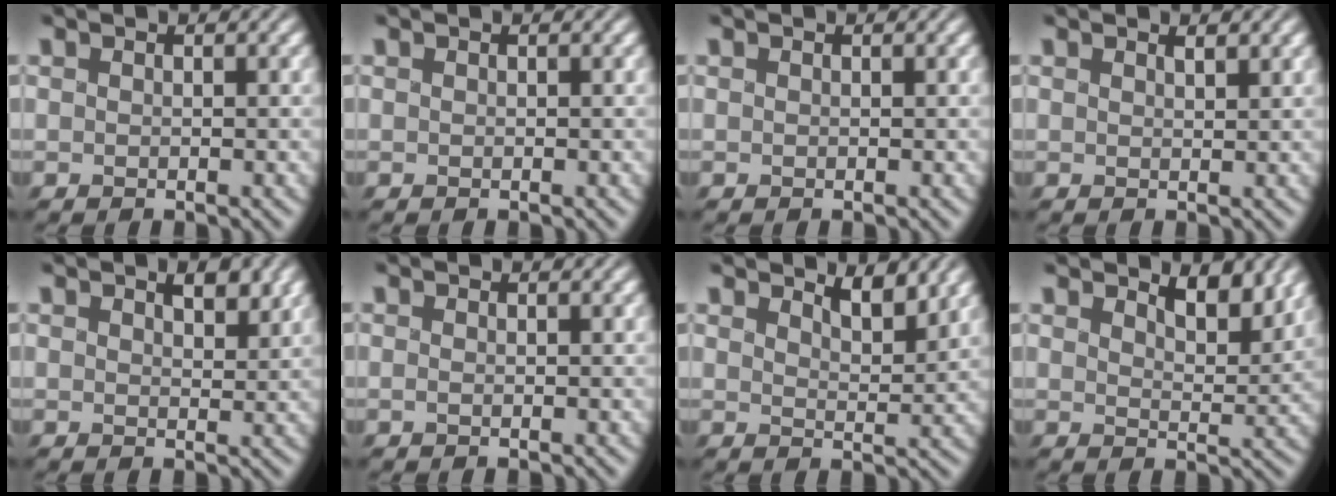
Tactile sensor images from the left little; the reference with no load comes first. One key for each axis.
{"total": 0.0}
{"total": 0.0}
{"total": 1.1, "fx": 0.8, "fy": 0.3, "fz": 0.7, "tx": -0.010, "ty": -0.002, "tz": 0.017}
{"total": 2.9, "fx": 1.6, "fy": 1.5, "fz": 1.9, "tx": -0.033, "ty": -0.003, "tz": 0.026}
{"total": 0.0}
{"total": 3.0, "fx": 2.4, "fy": 0.7, "fz": 1.5, "tx": -0.028, "ty": -0.004, "tz": 0.028}
{"total": 3.9, "fx": 2.8, "fy": 1.5, "fz": 2.2, "tx": -0.037, "ty": -0.005, "tz": 0.034}